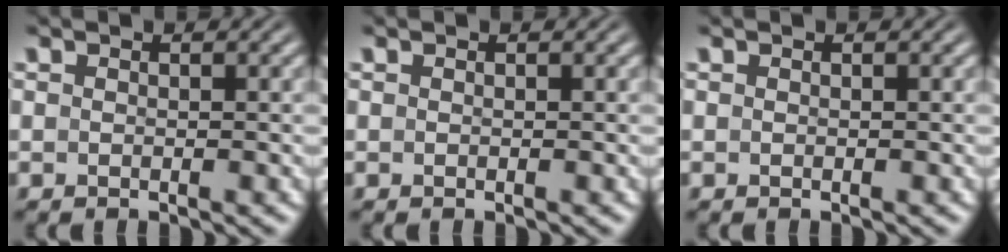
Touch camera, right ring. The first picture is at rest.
{"total": 0.0}
{"total": 0.0}